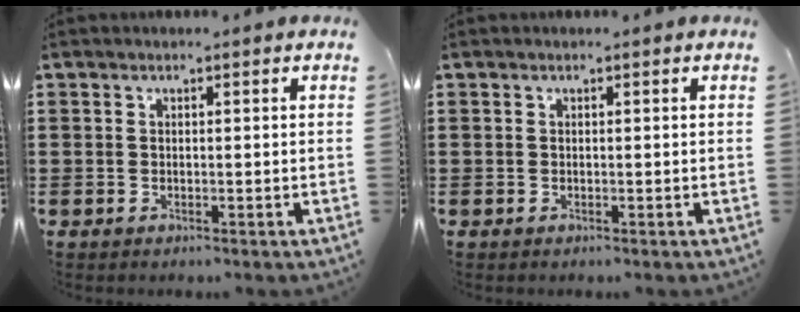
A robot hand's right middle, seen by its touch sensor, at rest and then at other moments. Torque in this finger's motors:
{"motor_torque": [0.00, 0.00, 0.00, 0.00]}